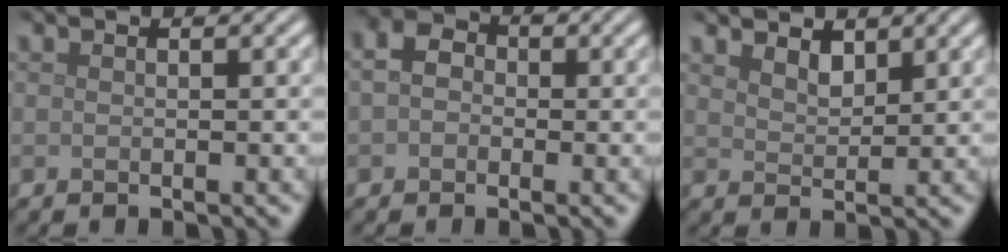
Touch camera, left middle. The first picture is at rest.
{"total": 2.7, "force": [-0.1, 2.3, 1.5], "torque": [-0.030, 0.004, -0.013]}
{"total": 2.2, "force": [1.8, 0.9, 0.8], "torque": [-0.022, -0.002, 0.034]}